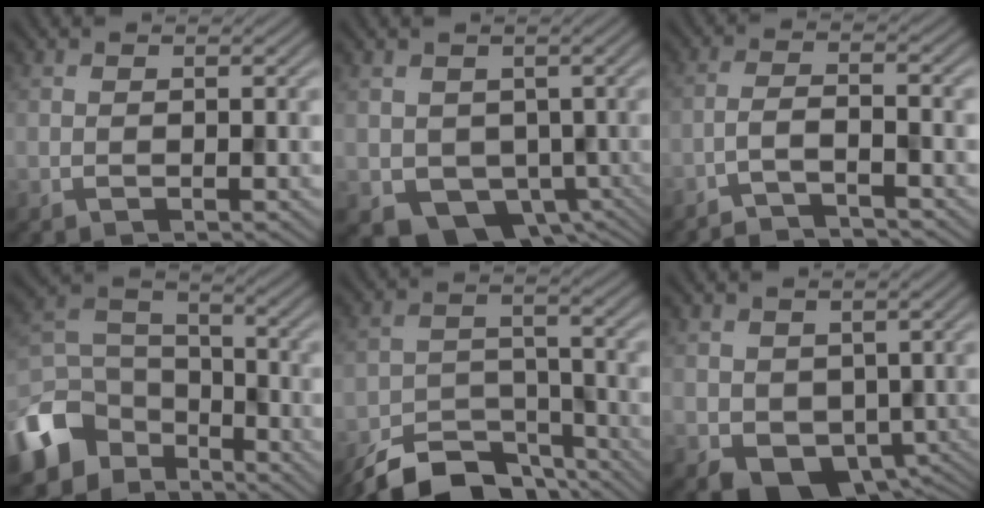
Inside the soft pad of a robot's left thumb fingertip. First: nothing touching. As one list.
[{"total": 5.8, "force": [-1.3, 5.0, 2.7], "torque": [-0.053, -0.034, -0.013]}, {"total": 3.5, "force": [-3.0, 0.5, 1.7], "torque": [-0.013, 0.007, -0.070]}, {"total": 11.2, "force": [-7.7, 7.2, 3.9], "torque": [-0.108, -0.018, -0.159]}, {"total": 9.3, "force": [-8.0, 3.5, 3.1], "torque": [-0.050, -0.014, -0.140]}, {"total": 5.4, "force": [-0.8, 4.6, 2.8], "torque": [-0.052, -0.033, -0.002]}]